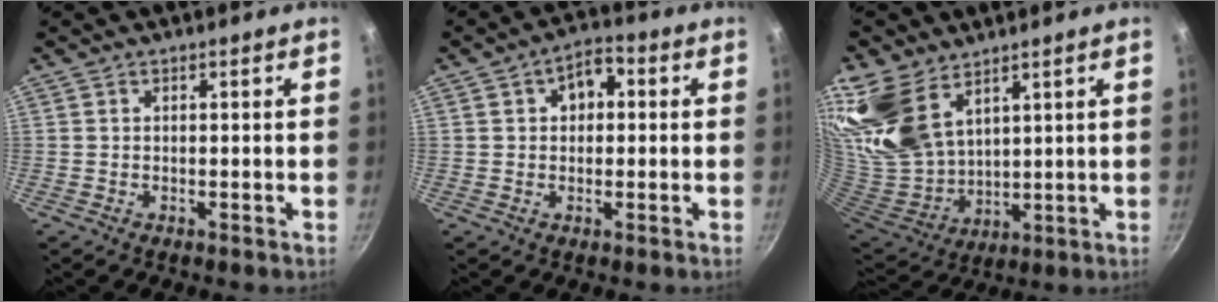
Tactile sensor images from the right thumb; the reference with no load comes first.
{"total": 6.2, "force": [1.3, 4.3, 4.2], "torque": [-0.031, 0.015, 0.012]}
{"total": 16.5, "force": [10.1, 9.3, 9.1], "torque": [-0.178, -0.054, 0.221]}